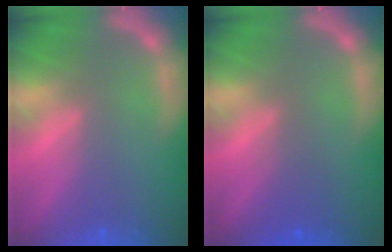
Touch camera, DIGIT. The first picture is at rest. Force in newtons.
{"total": 2.0}